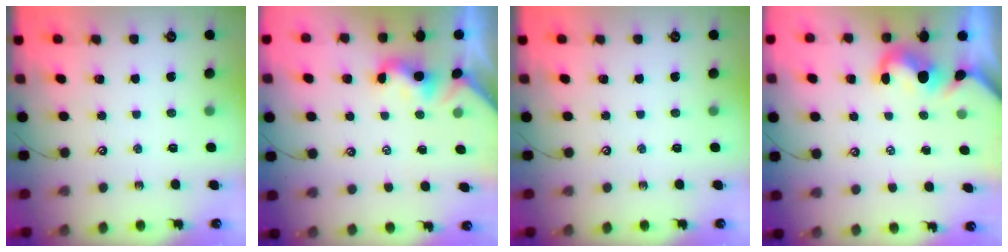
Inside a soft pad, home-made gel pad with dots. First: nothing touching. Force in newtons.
{"total": 1.9, "press": 1.8, "slide": 0.5}
{"total": 0.0}
{"total": 1.6, "press": 1.5, "slide": 0.6}